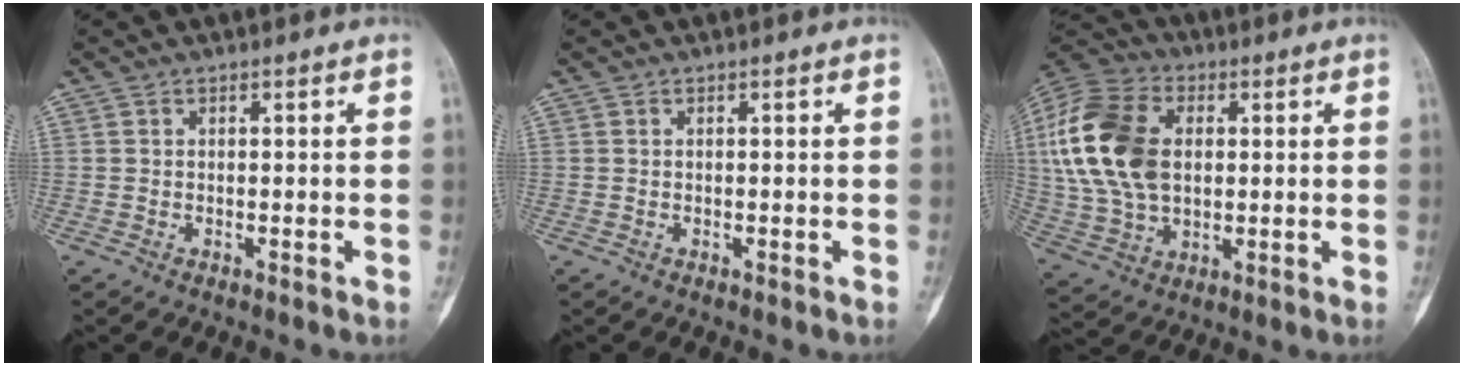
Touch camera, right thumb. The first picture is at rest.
{"total": 0.0}
{"total": 20.4, "force": [2.7, 13.5, 15.1], "torque": [-0.311, 0.007, 0.050]}